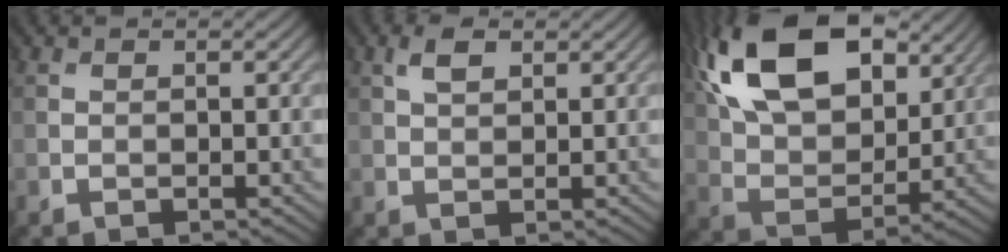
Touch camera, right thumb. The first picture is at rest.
{"total": 2.5, "force": [1.3, 1.2, 1.8], "torque": [-0.040, 0.005, 0.024]}
{"total": 18.1, "force": [8.8, 9.9, 12.4], "torque": [-0.253, 0.022, 0.136]}